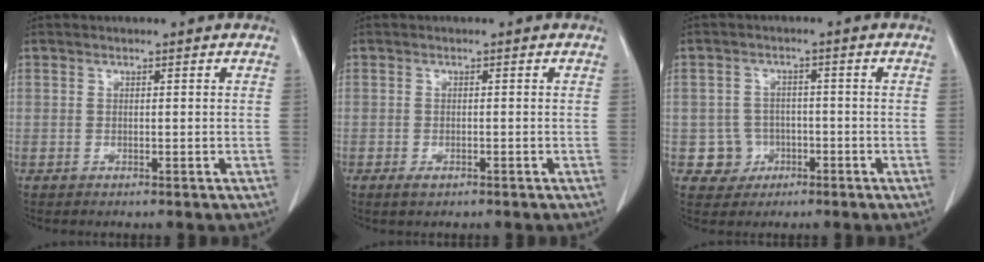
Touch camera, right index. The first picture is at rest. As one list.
[{"total": 1.2, "force": [-0.8, 0.6, 0.8], "torque": [-0.013, 0.000, -0.009]}, {"total": 4.1, "force": [-1.2, 3.9, -0.2], "torque": [0.011, 0.015, -0.014]}]